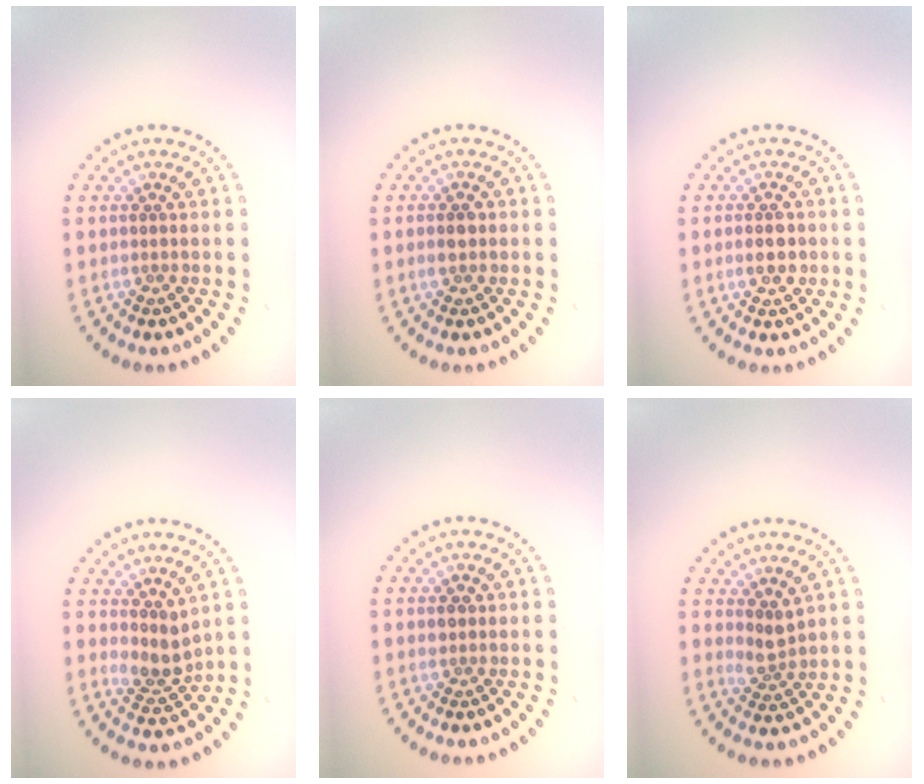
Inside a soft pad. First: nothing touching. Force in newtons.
{"total": 1.1, "press": 1.1, "slide": 0.1}
{"total": 2.1, "press": 2.0, "slide": 0.2}
{"total": 2.6, "press": 2.1, "slide": 1.6}
{"total": 1.0, "press": 0.9, "slide": 0.4}
{"total": 1.9, "press": 1.5, "slide": 1.2}